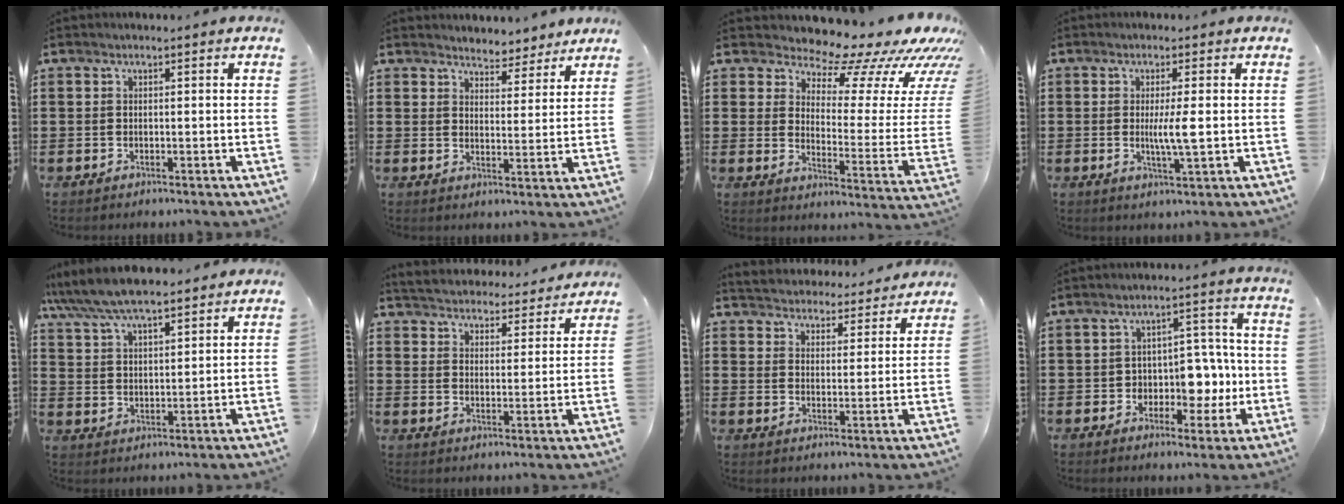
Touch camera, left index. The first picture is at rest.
{"total": 4.2, "force": [4.0, 0.9, -0.2], "torque": [-0.008, -0.020, 0.072]}
{"total": 10.4, "force": [9.4, 2.5, 3.6], "torque": [-0.059, -0.091, 0.152]}
{"total": 4.2, "force": [0.0, 0.3, 4.2], "torque": [-0.083, -0.010, -0.004]}
{"total": 7.2, "force": [6.6, 1.3, 2.7], "torque": [-0.075, -0.020, 0.121]}
{"total": 4.2, "force": [4.2, 0.1, -0.5], "torque": [-0.018, -0.036, 0.070]}
{"total": 4.2, "force": [4.1, 0.1, -0.6], "torque": [-0.013, -0.032, 0.069]}
{"total": 6.7, "force": [-1.1, 5.3, 3.9], "torque": [-0.068, 0.008, -0.022]}